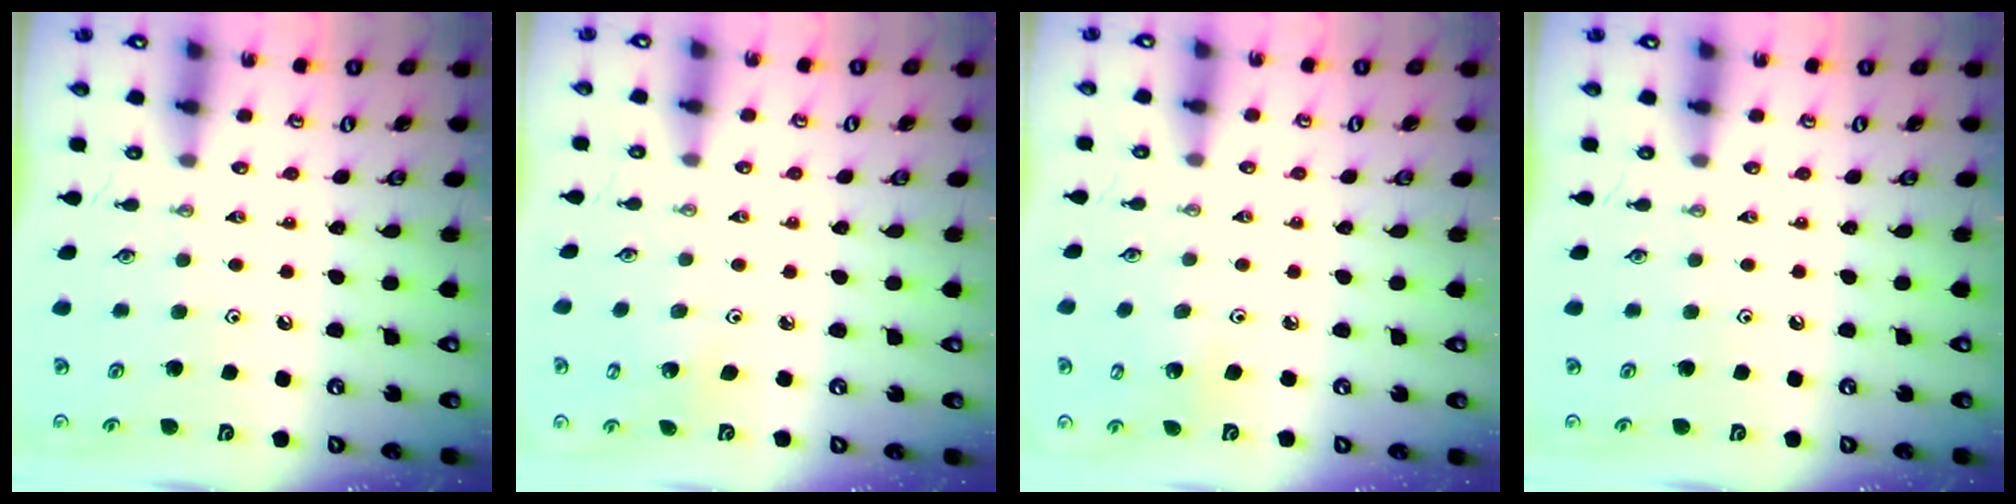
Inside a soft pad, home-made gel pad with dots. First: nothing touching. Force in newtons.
{"total": 2.3, "press": 2.3, "slide": 0.1}
{"total": 3.0, "press": 3.0, "slide": 0.2}
{"total": 0.0}